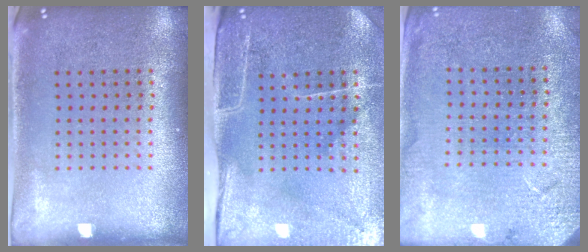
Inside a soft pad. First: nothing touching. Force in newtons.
{"total": 4.6, "press": 3.8, "slide": 2.5}
{"total": 2.7, "press": 2.7, "slide": 0.1}